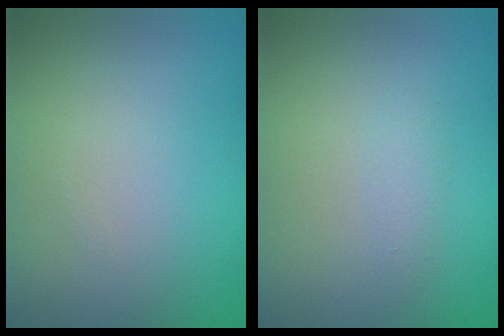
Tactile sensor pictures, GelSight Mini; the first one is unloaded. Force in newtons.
{"total": 0.8, "press": 0.8, "slide": 0.1}